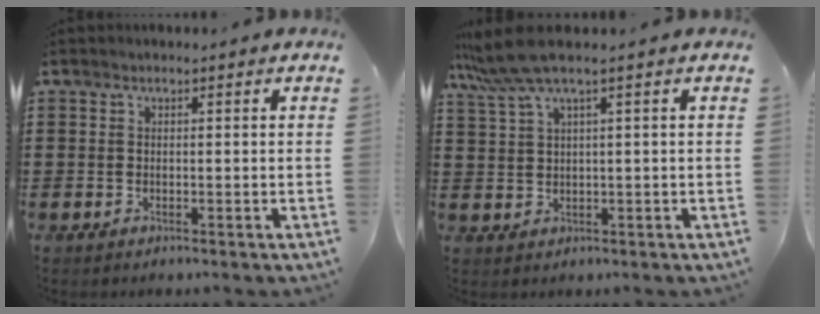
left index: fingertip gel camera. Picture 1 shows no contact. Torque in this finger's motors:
{"motor_torque": [0.88, -0.94, 0.22, 0.08]}